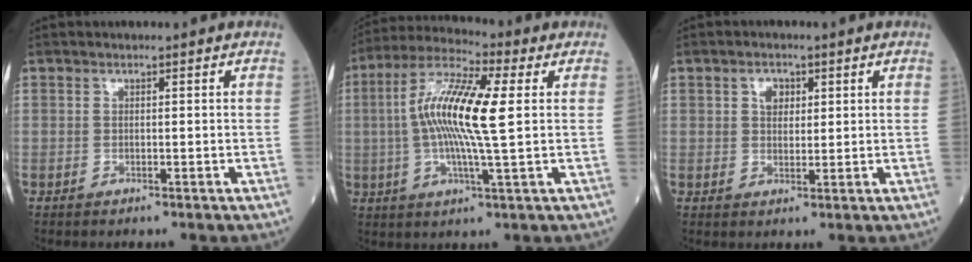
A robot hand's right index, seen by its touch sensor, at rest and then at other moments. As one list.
[{"total": 13.6, "force": [1.3, 1.3, 13.5], "torque": [-0.269, 0.011, 0.015]}, {"total": 2.8, "force": [1.2, 1.9, 1.7], "torque": [-0.027, 0.005, 0.020]}]